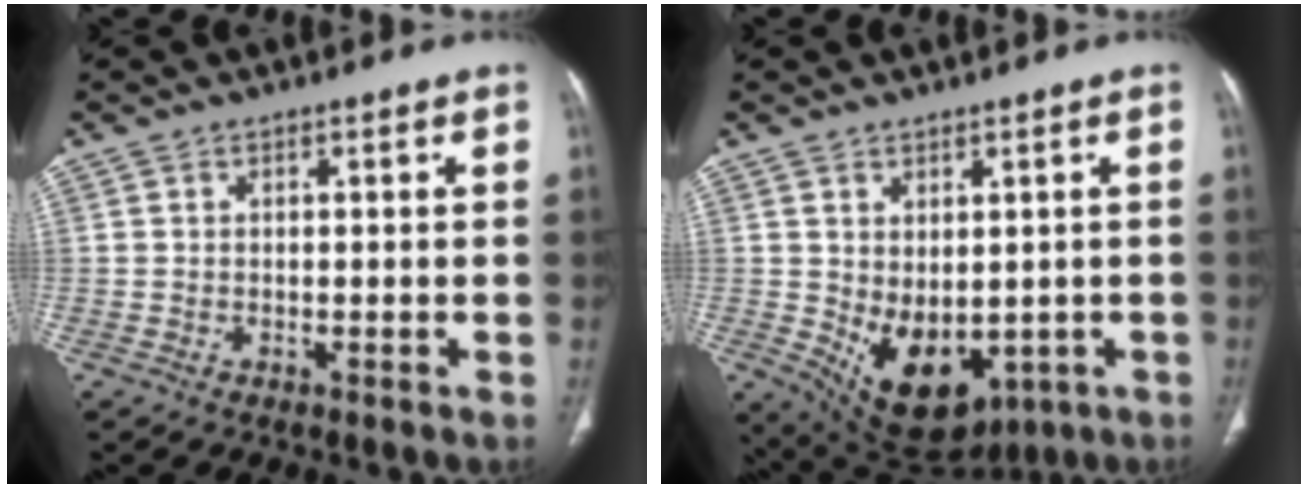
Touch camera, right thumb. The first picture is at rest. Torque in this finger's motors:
{"motor_torque": [-0.40, 0.77, 0.09, 0.03, 0.19]}